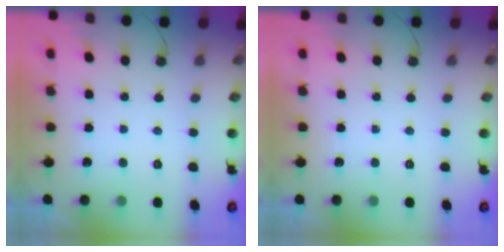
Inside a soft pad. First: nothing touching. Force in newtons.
{"total": 0.0}